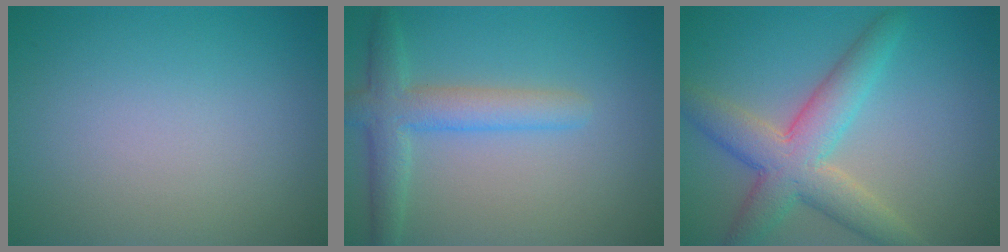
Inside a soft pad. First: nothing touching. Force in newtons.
{"total": 3.8, "press": 3.8, "slide": 0.2}
{"total": 6.2, "press": 6.2, "slide": 0.2}